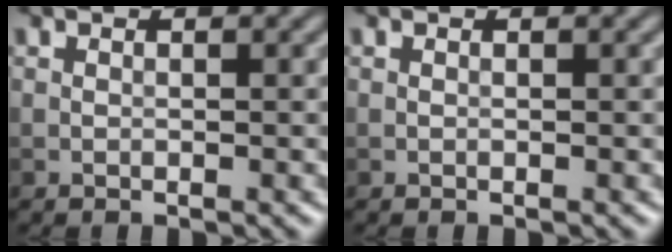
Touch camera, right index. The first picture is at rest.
{"total": 0.0}